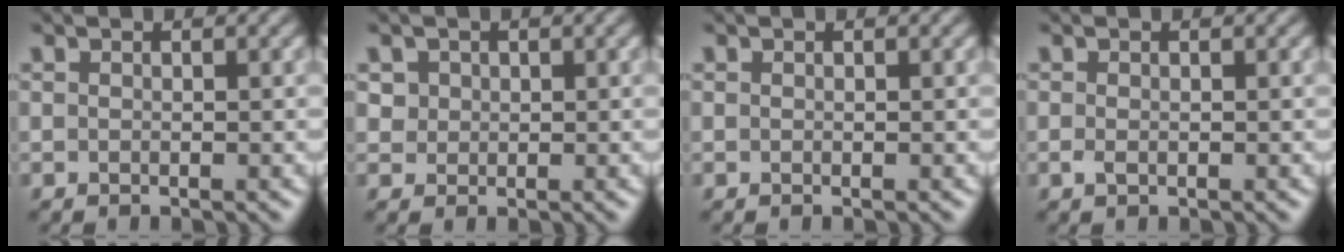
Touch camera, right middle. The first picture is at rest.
{"total": 1.6, "force": [0.7, 1.4, 0.3], "torque": [-0.011, -0.013, 0.021]}
{"total": 0.0}
{"total": 0.6, "force": [-0.2, 0.3, 0.5], "torque": [-0.011, -0.002, -0.003]}